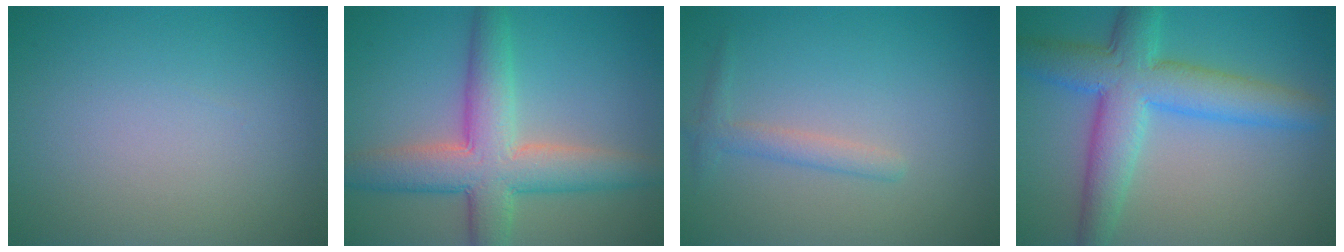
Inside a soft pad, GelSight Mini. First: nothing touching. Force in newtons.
{"total": 7.5, "press": 7.5, "slide": 0.2}
{"total": 1.6, "press": 1.6, "slide": 0.1}
{"total": 7.5, "press": 7.5, "slide": 0.2}